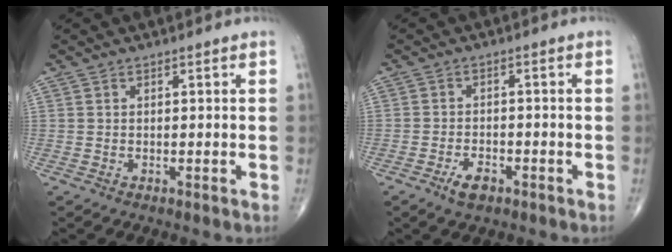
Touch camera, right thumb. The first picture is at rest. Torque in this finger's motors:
{"motor_torque": [-0.02, 0.17, 0.19, 0.13, 0.07]}